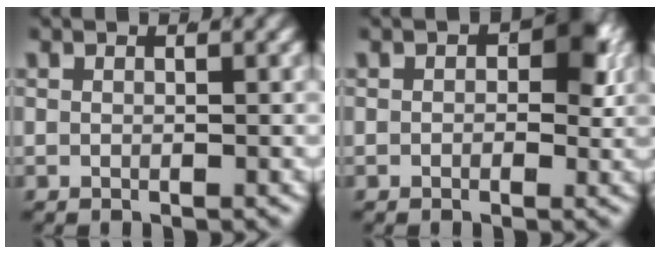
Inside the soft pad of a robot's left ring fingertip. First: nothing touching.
{"total": 2.7, "force": [0.3, 1.3, 2.4], "torque": [-0.022, -0.005, 0.005]}